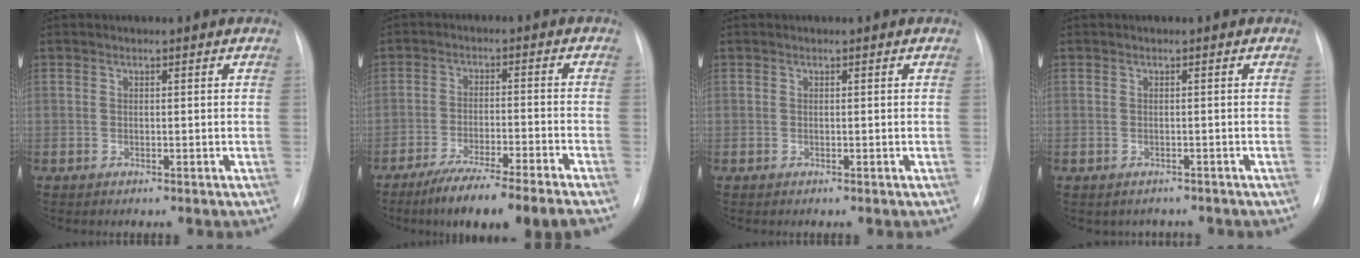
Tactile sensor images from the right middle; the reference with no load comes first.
{"total": 12.1, "force": [-9.5, -0.8, 7.4], "torque": [-0.106, -0.033, -0.152]}
{"total": 0.0}
{"total": 2.4, "force": [-1.9, 1.3, 0.0], "torque": [-0.003, 0.009, -0.023]}